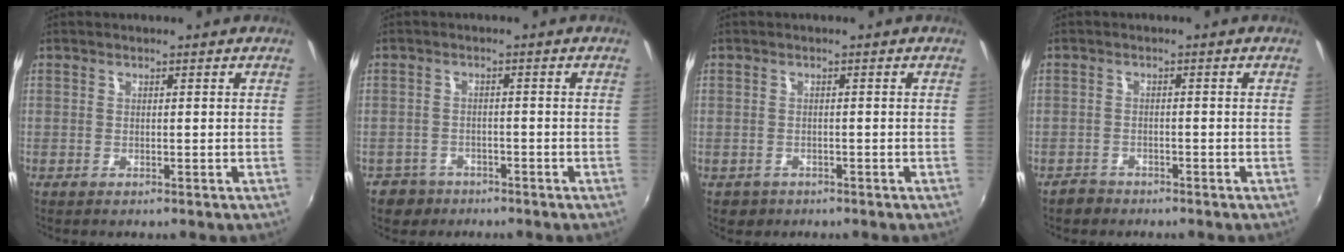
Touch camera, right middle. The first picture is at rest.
{"total": 4.5, "force": [-3.1, 3.2, 0.6], "torque": [-0.028, 0.007, -0.050]}
{"total": 2.4, "force": [-1.3, 1.9, 0.7], "torque": [-0.020, -0.003, -0.016]}
{"total": 2.5, "force": [-2.0, 1.4, 0.2], "torque": [-0.013, 0.002, -0.036]}